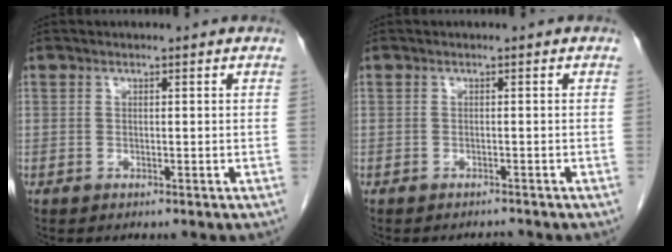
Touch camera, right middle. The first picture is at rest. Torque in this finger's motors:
{"motor_torque": [-0.36, -0.06, -0.01, -0.01]}